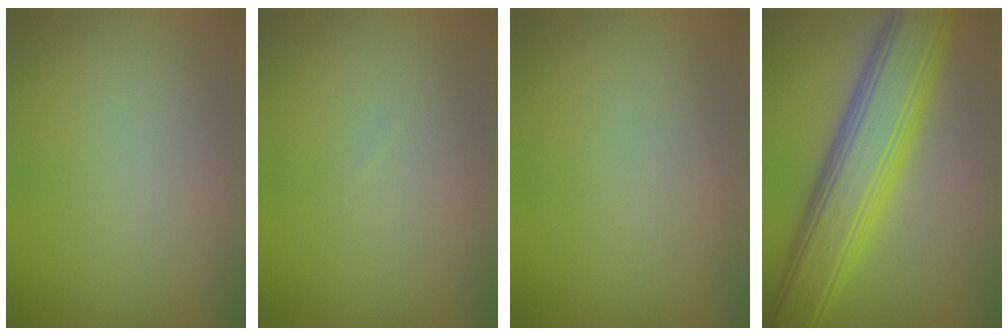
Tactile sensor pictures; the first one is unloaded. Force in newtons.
{"total": 0.0}
{"total": 0.0}
{"total": 9.2, "press": 9.2, "slide": 0.2}